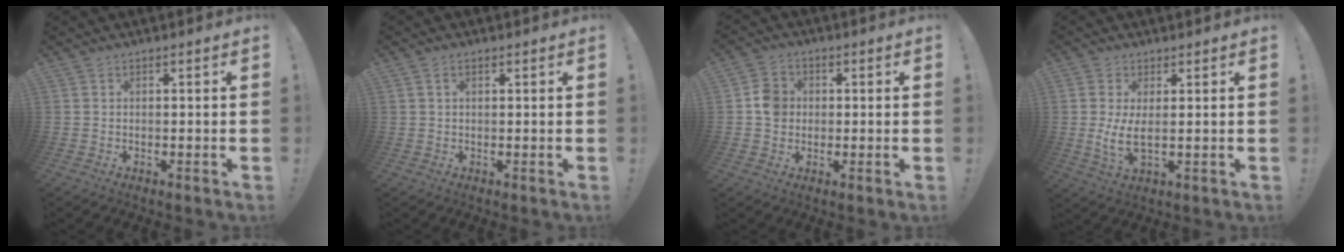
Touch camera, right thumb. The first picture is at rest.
{"total": 2.0, "force": [0.8, 1.2, 1.4], "torque": [-0.028, 0.005, 0.015]}
{"total": 6.3, "force": [-0.2, 5.7, 2.6], "torque": [-0.038, 0.017, 0.001]}
{"total": 6.2, "force": [1.0, 2.6, 5.5], "torque": [-0.093, -0.014, 0.020]}